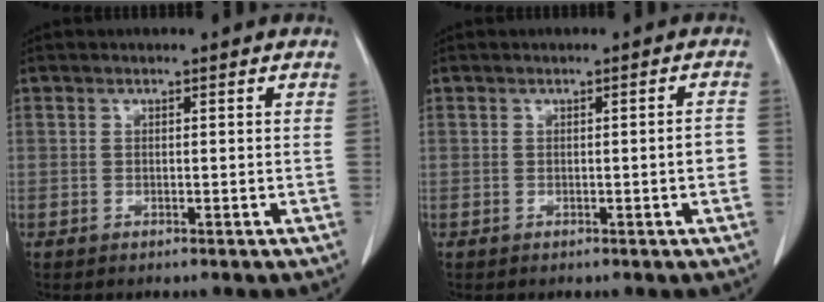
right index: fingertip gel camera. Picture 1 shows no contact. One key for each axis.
{"total": 1.9, "fx": -0.5, "fy": 0.1, "fz": 1.8, "tx": -0.020, "ty": 0.001, "tz": -0.008}